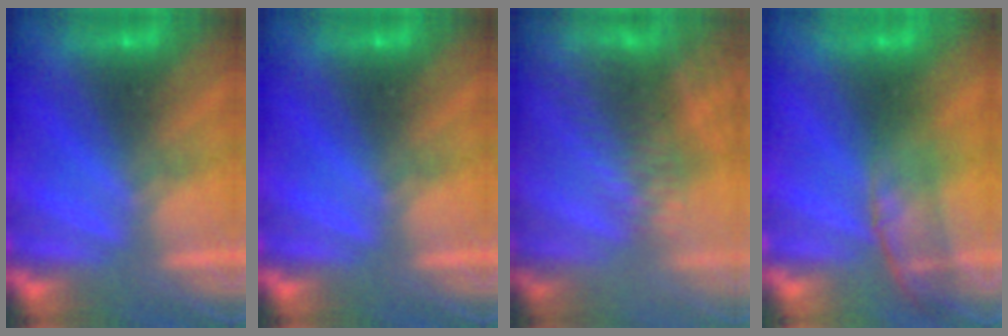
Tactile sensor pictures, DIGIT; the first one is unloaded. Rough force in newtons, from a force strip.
{"total": 0.0}
{"total": 7.8}
{"total": 3.0}